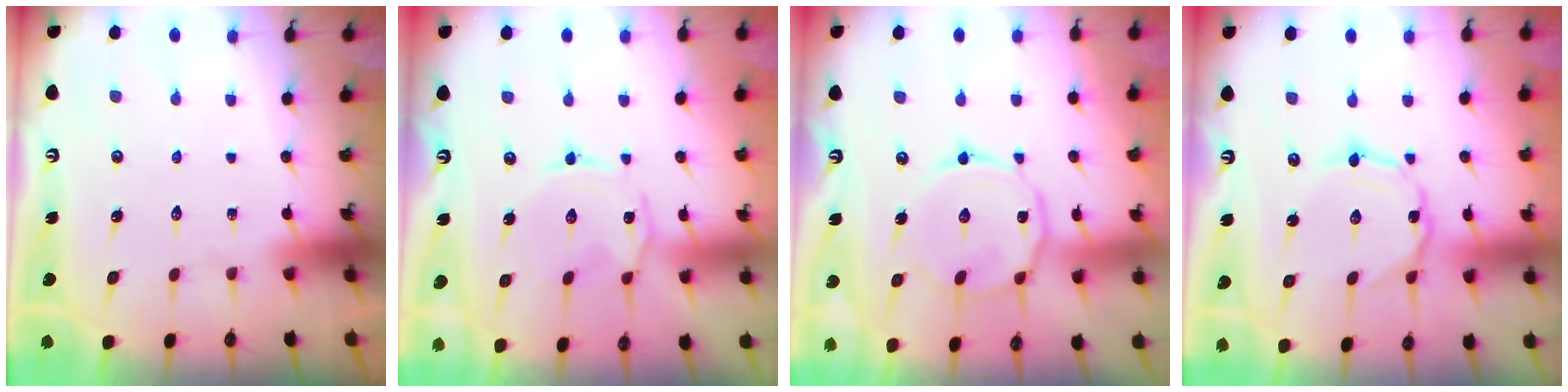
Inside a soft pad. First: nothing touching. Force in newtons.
{"total": 1.3, "press": 1.3, "slide": 0.3}
{"total": 10.2, "press": 10.1, "slide": 0.7}
{"total": 1.1, "press": 1.0, "slide": 0.2}